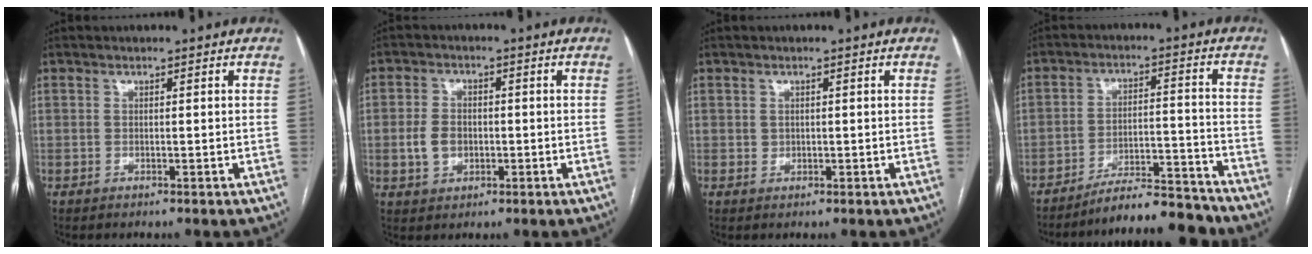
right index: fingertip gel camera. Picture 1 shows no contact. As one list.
[{"total": 4.7, "force": [-0.6, 3.5, 3.0], "torque": [-0.062, 0.010, -0.006]}, {"total": 1.0, "force": [0.2, 1.0, 0.3], "torque": [0.000, 0.001, 0.006]}, {"total": 10.3, "force": [-9.9, 0.9, 2.7], "torque": [-0.029, 0.025, -0.161]}]